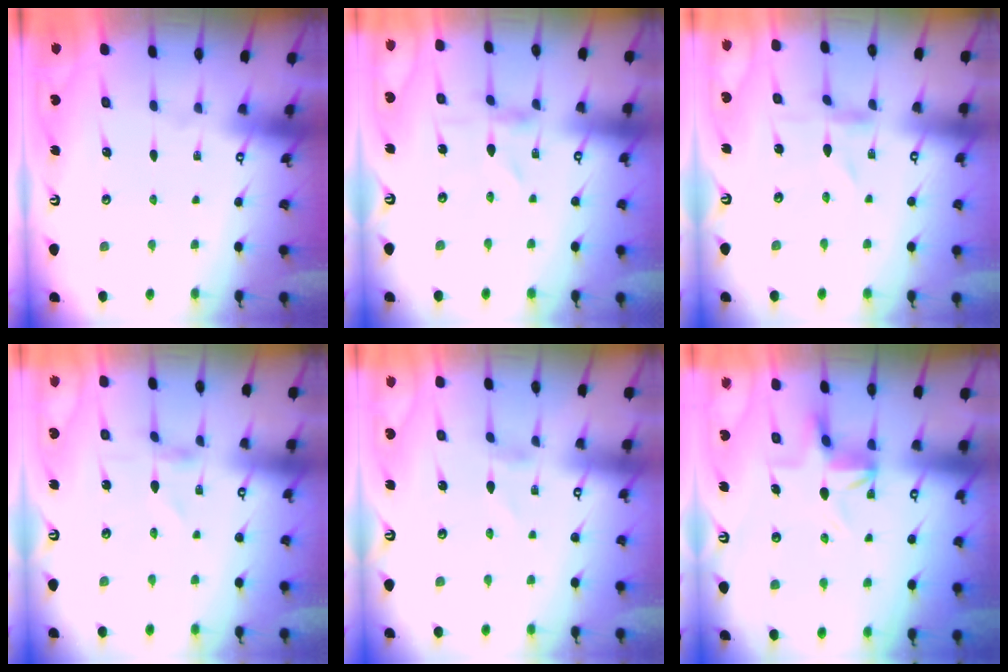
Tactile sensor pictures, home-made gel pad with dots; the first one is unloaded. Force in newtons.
{"total": 0.0}
{"total": 0.0}
{"total": 0.0}
{"total": 1.0, "press": 1.0, "slide": 0.1}
{"total": 4.4, "press": 4.4, "slide": 0.5}